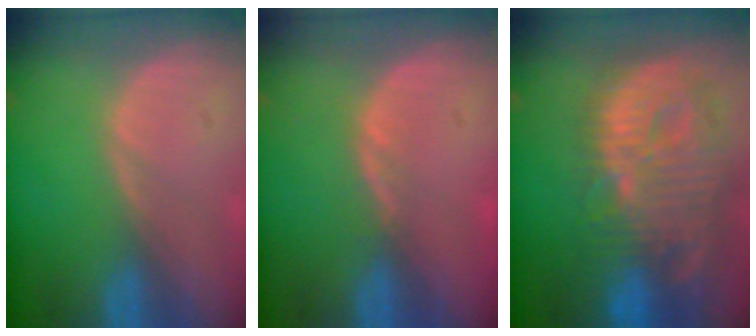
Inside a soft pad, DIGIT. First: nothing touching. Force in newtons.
{"total": 1.1, "press": 1.0, "slide": 0.5}
{"total": 14.1, "press": 12.4, "slide": 6.9}